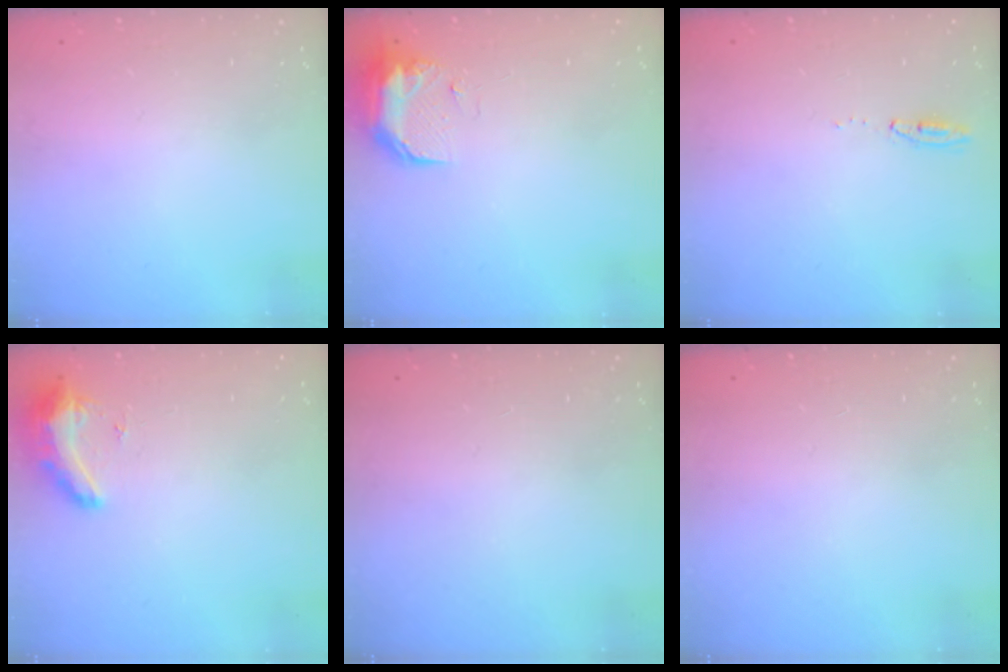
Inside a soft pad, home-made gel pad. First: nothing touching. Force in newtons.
{"total": 8.8, "press": 8.7, "slide": 1.2}
{"total": 11.2, "press": 5.8, "slide": 9.6}
{"total": 8.8, "press": 8.8, "slide": 0.7}
{"total": 0.0}
{"total": 0.0}